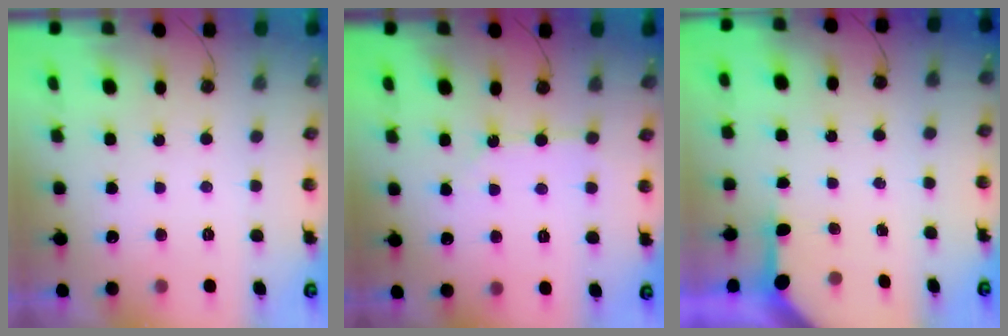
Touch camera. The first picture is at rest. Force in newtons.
{"total": 2.2, "press": 2.2, "slide": 0.3}
{"total": 3.2, "press": 3.2, "slide": 0.3}